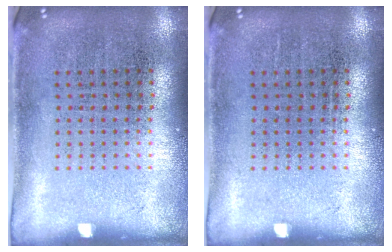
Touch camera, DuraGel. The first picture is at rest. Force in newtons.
{"total": 0.0}